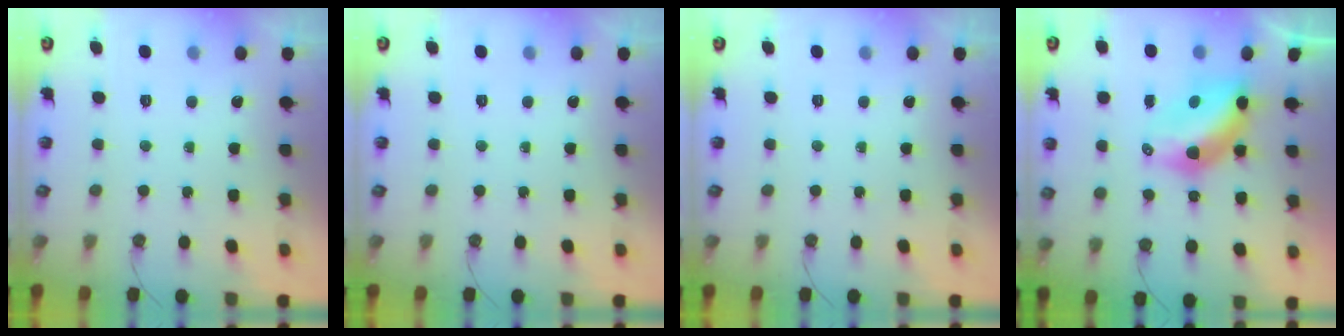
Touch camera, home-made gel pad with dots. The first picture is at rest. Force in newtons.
{"total": 0.0}
{"total": 0.0}
{"total": 8.9, "press": 8.8, "slide": 0.8}